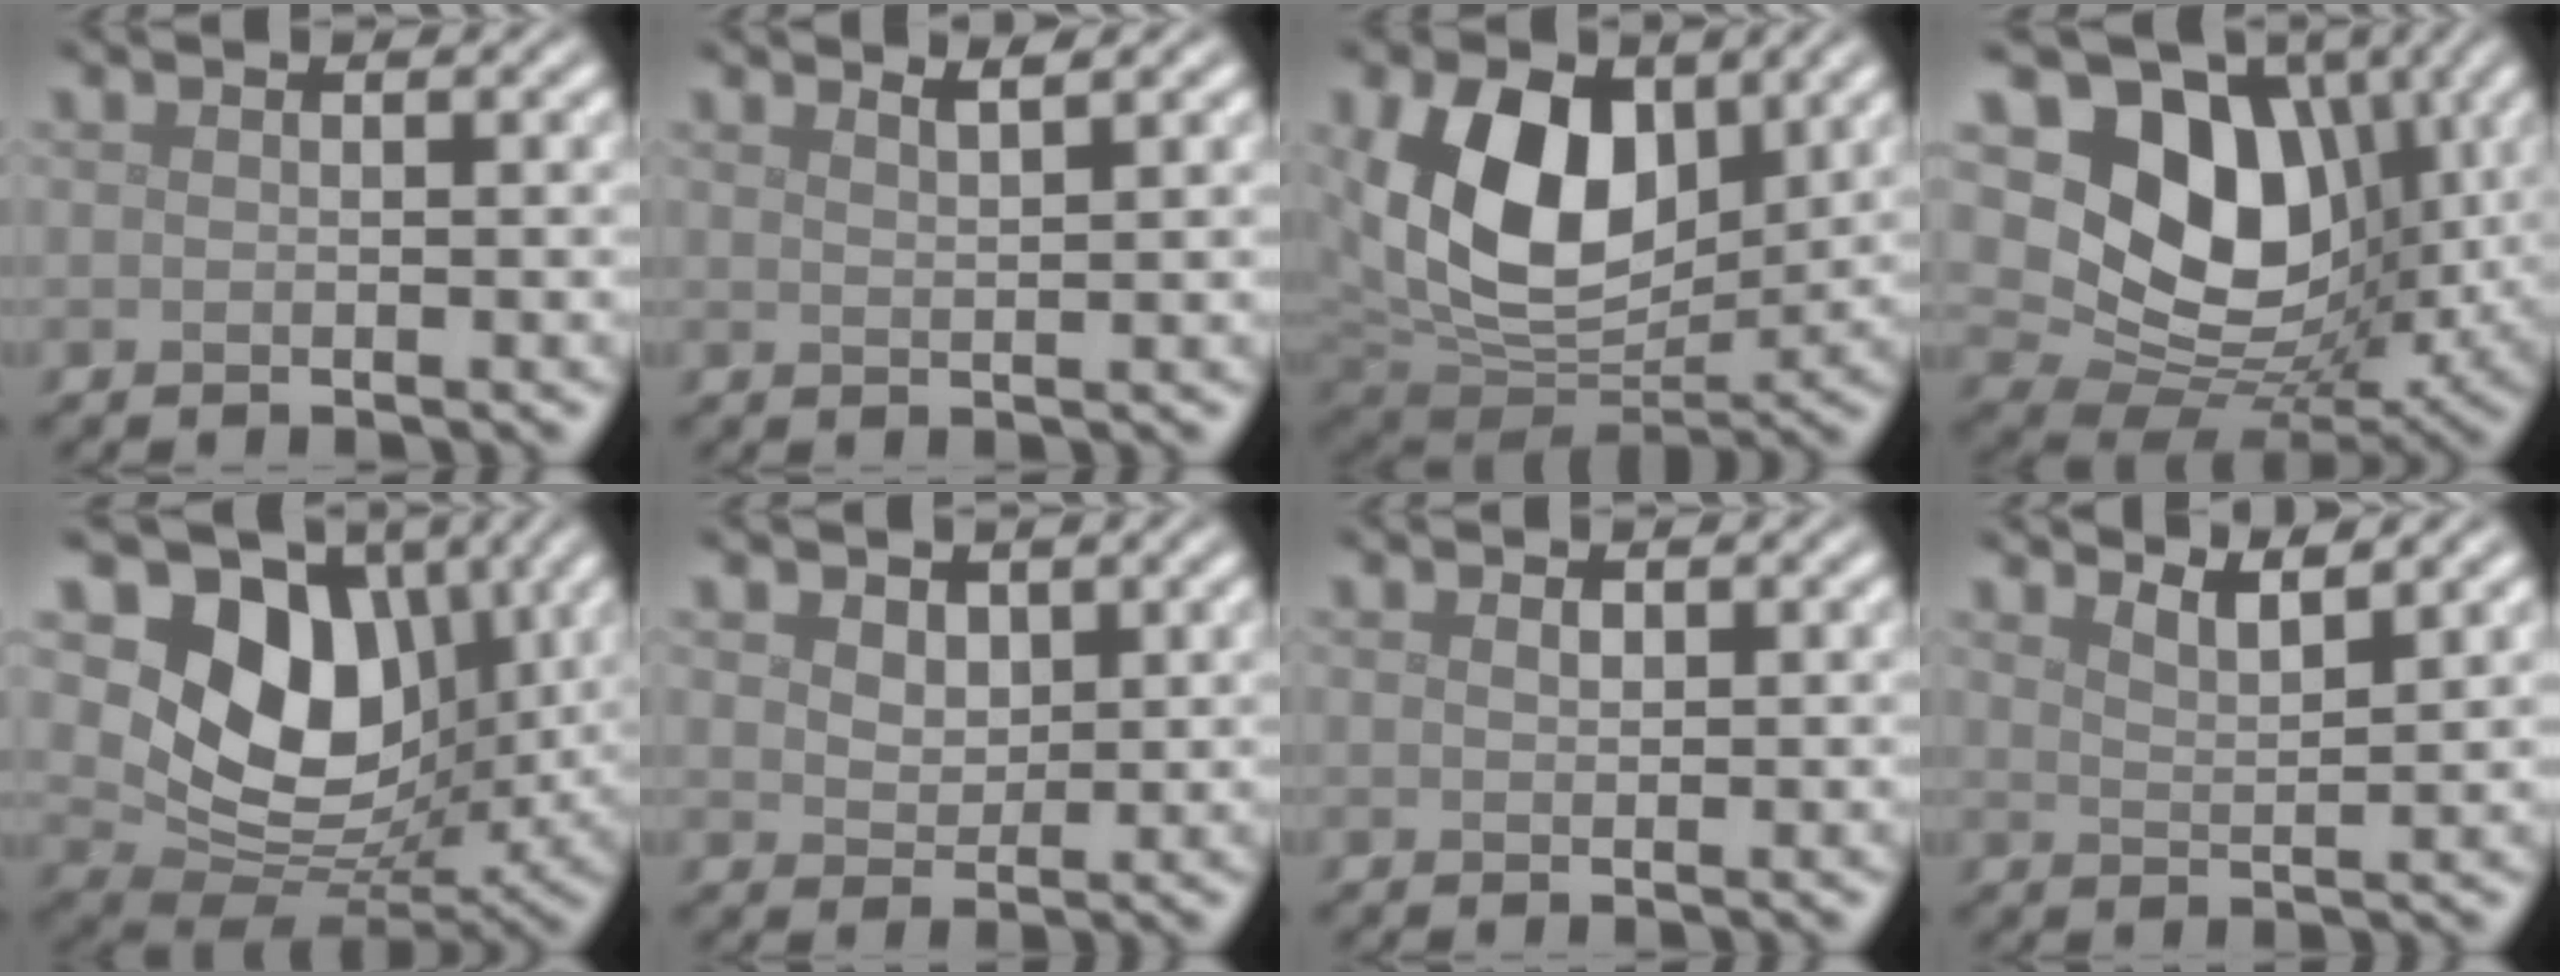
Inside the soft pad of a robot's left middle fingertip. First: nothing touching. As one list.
[{"total": 1.9, "force": [1.6, 0.5, 1.0], "torque": [-0.002, 0.009, 0.012]}, {"total": 11.7, "force": [3.1, 7.5, 8.4], "torque": [-0.165, -0.011, 0.056]}, {"total": 12.2, "force": [2.9, 9.1, 7.6], "torque": [-0.124, -0.010, 0.044]}, {"total": 10.9, "force": [3.1, 8.1, 6.6], "torque": [-0.119, -0.021, 0.057]}, {"total": 2.2, "force": [1.2, 1.5, 1.0], "torque": [-0.023, -0.003, 0.017]}, {"total": 0.6, "force": [0.4, 0.3, 0.4], "torque": [-0.009, 0.000, 0.007]}, {"total": 2.8, "force": [2.5, 0.6, 1.3], "torque": [-0.012, 0.005, 0.035]}]